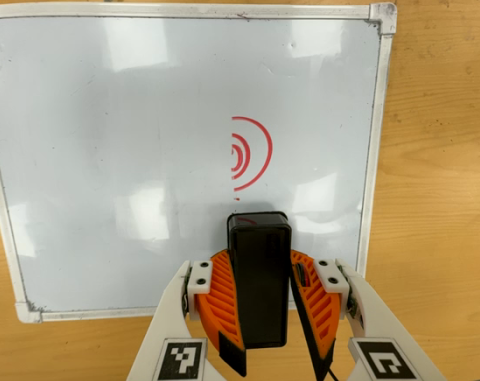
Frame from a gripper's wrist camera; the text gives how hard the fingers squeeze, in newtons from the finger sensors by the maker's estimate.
{"total": 9.4, "left": 9.3, "right": 9.6}